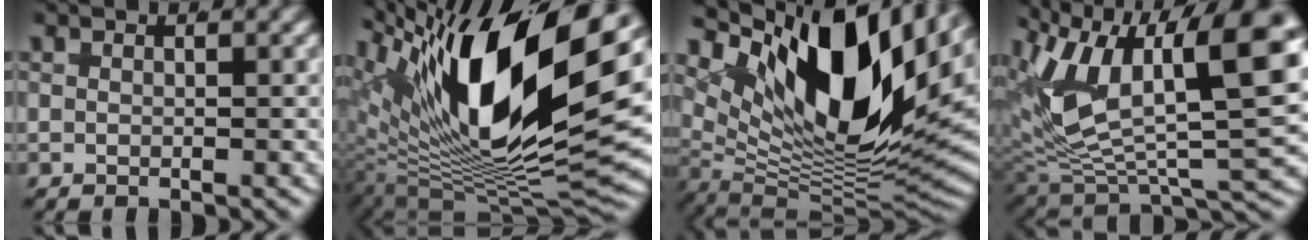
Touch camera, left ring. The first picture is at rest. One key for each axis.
{"total": 20.6, "fx": 3.3, "fy": 10.1, "fz": 17.7, "tx": -0.280, "ty": 0.015, "tz": 0.044}
{"total": 19.8, "fx": 4.2, "fy": 10.9, "fz": 16.0, "tx": -0.235, "ty": 0.003, "tz": 0.054}
{"total": 15.3, "fx": 1.1, "fy": 8.7, "fz": 12.6, "tx": -0.222, "ty": -0.021, "tz": 0.017}